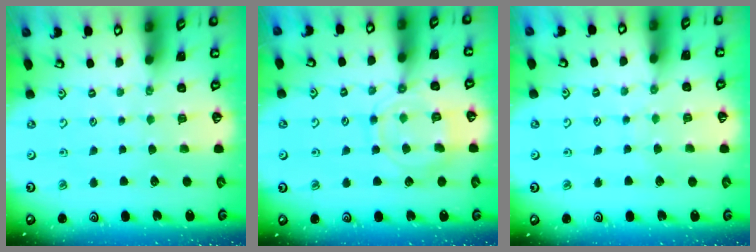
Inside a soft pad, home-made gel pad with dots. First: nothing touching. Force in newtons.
{"total": 11.2, "press": 11.1, "slide": 1.1}
{"total": 5.2, "press": 5.2, "slide": 0.4}